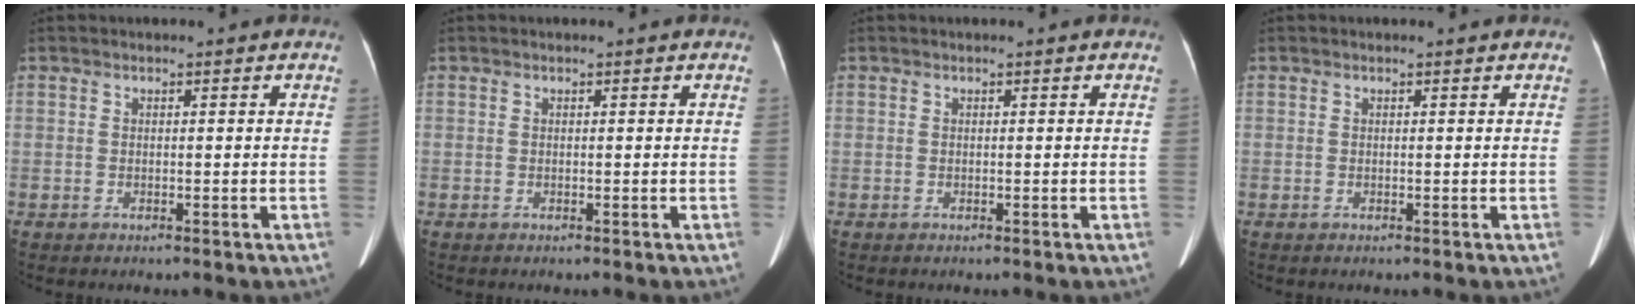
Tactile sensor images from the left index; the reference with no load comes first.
{"total": 0.0}
{"total": 0.0}
{"total": 0.9, "force": [0.9, 0.0, 0.3], "torque": [-0.011, 0.011, 0.013]}